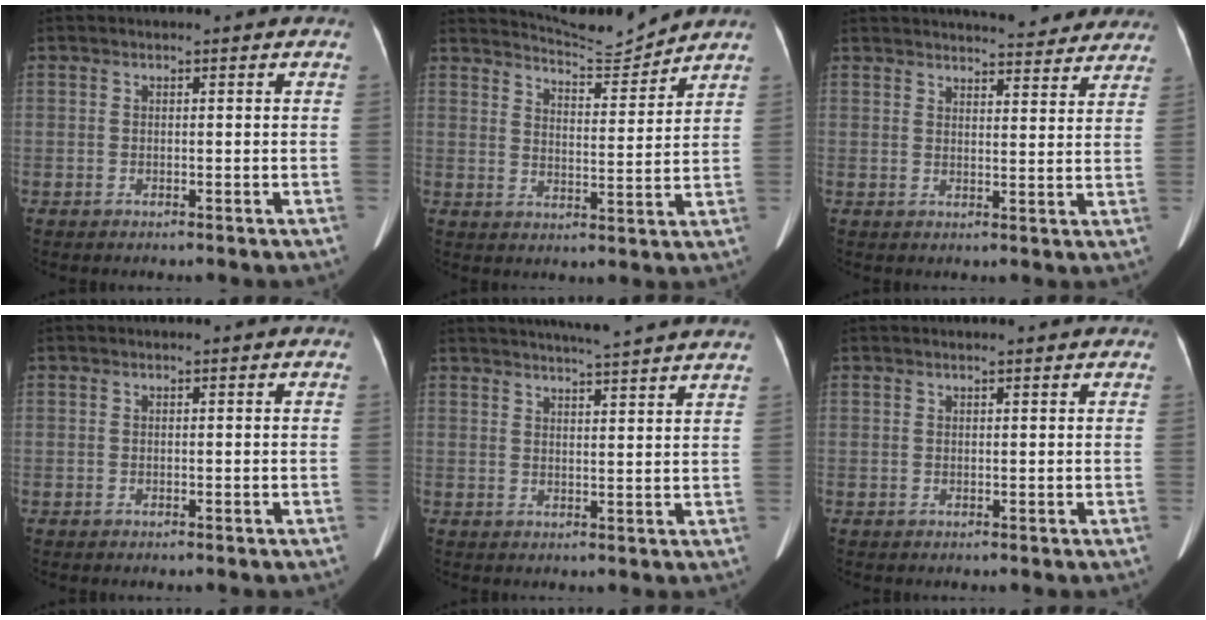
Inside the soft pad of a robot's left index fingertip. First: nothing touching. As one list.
[{"total": 7.8, "force": [7.7, -1.1, 0.0], "torque": [-0.017, -0.013, 0.126]}, {"total": 14.7, "force": [13.8, 2.8, 4.2], "torque": [-0.036, 0.000, 0.156]}, {"total": 0.0}, {"total": 13.2, "force": [12.0, -0.8, 5.4], "torque": [-0.088, -0.005, 0.145]}, {"total": 2.4, "force": [2.2, 0.3, 0.9], "torque": [-0.014, 0.018, 0.029]}]